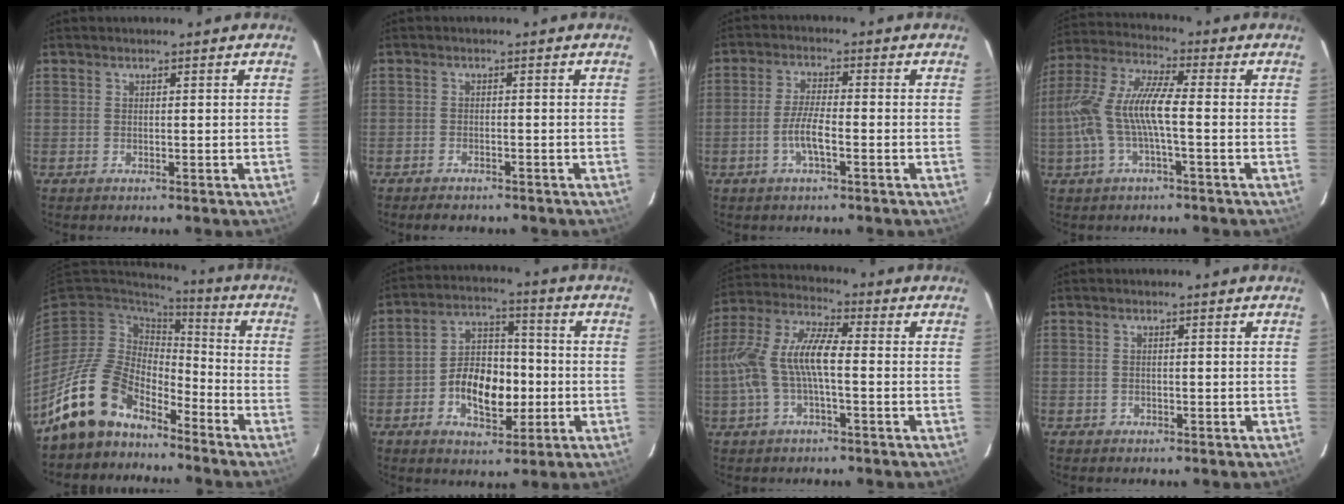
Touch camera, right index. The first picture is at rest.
{"total": 3.9, "force": [-3.3, 1.4, 1.3], "torque": [-0.038, -0.008, -0.051]}
{"total": 5.0, "force": [-2.0, 1.0, 4.4], "torque": [-0.091, 0.000, -0.038]}
{"total": 12.4, "force": [-2.1, 2.6, 12.0], "torque": [-0.249, 0.005, -0.038]}
{"total": 13.9, "force": [-11.0, 7.0, 4.6], "torque": [-0.103, 0.013, -0.201]}
{"total": 11.7, "force": [-3.1, 7.1, 8.8], "torque": [-0.165, 0.022, -0.046]}
{"total": 12.4, "force": [-1.6, 4.0, 11.6], "torque": [-0.243, 0.011, -0.030]}
{"total": 0.7, "force": [-0.4, 0.5, 0.0], "torque": [0.000, 0.001, -0.004]}